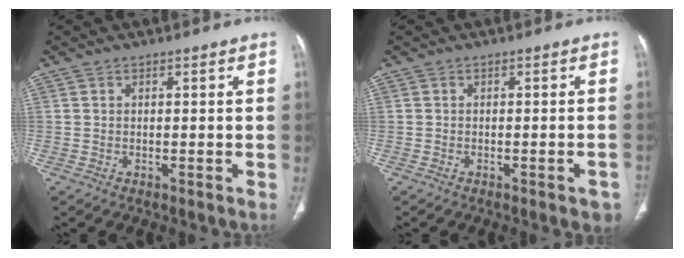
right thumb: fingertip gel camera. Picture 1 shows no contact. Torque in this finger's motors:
{"motor_torque": [-0.10, -0.07, 0.31, 0.24, 0.01]}